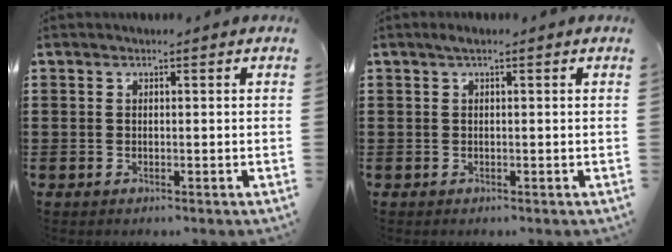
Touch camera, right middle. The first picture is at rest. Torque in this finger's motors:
{"motor_torque": [-1.03, -0.95, 0.50, 0.05]}